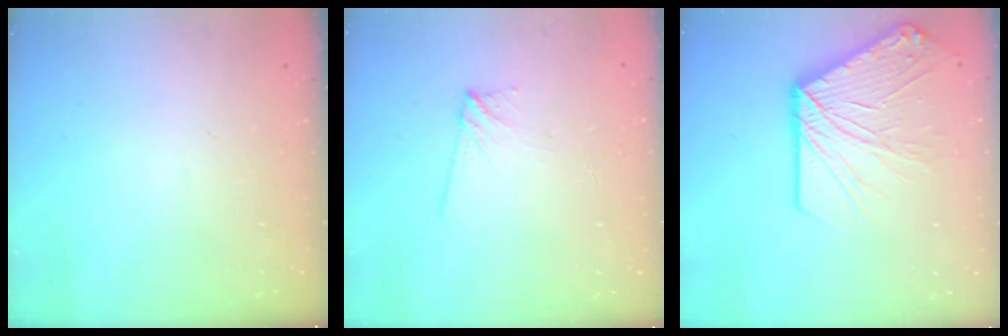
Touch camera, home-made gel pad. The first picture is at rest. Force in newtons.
{"total": 4.1, "press": 4.1, "slide": 0.6}
{"total": 16.8, "press": 16.7, "slide": 2.2}